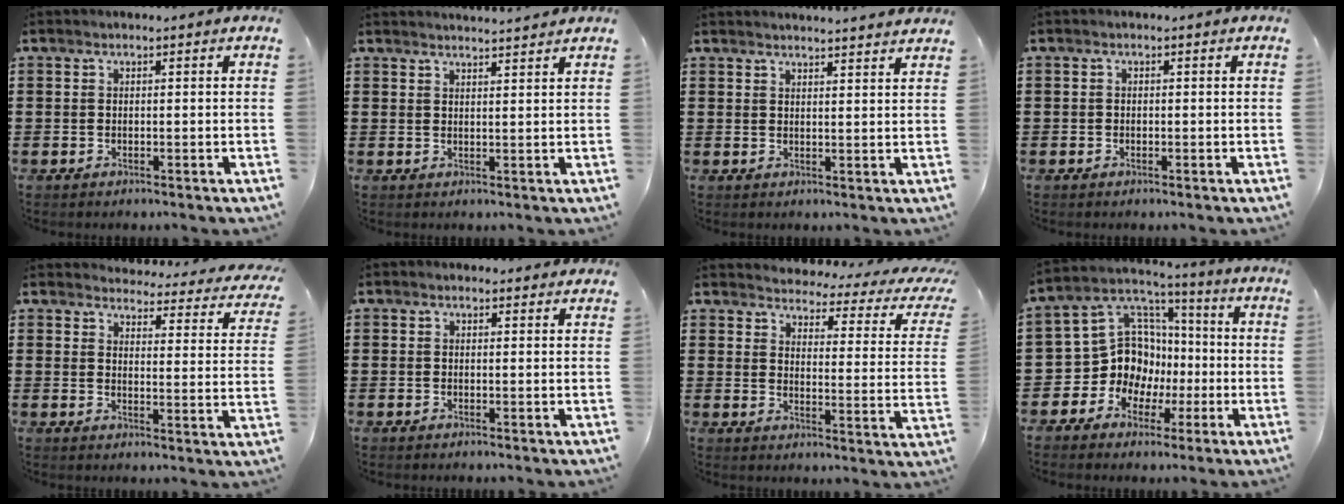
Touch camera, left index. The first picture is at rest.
{"total": 2.2, "force": [2.1, -0.3, 0.0], "torque": [-0.006, -0.007, 0.041]}
{"total": 2.4, "force": [2.3, -0.5, 0.0], "torque": [-0.006, -0.010, 0.044]}
{"total": 0.5, "force": [-0.3, 0.4, 0.0], "torque": [-0.003, 0.002, -0.007]}
{"total": 3.8, "force": [3.6, 0.4, 1.0], "torque": [-0.032, -0.030, 0.059]}
{"total": 0.7, "force": [0.5, 0.4, 0.3], "torque": [-0.007, 0.003, 0.010]}
{"total": 2.9, "force": [2.7, 0.1, 1.2], "torque": [-0.035, -0.029, 0.035]}
{"total": 12.0, "force": [-2.0, 11.1, 4.2], "torque": [-0.133, 0.000, -0.028]}